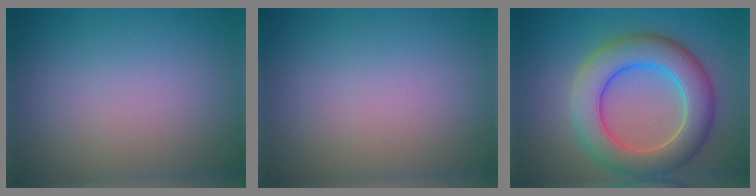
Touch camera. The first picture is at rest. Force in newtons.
{"total": 0.0}
{"total": 7.6, "press": 7.6, "slide": 0.5}